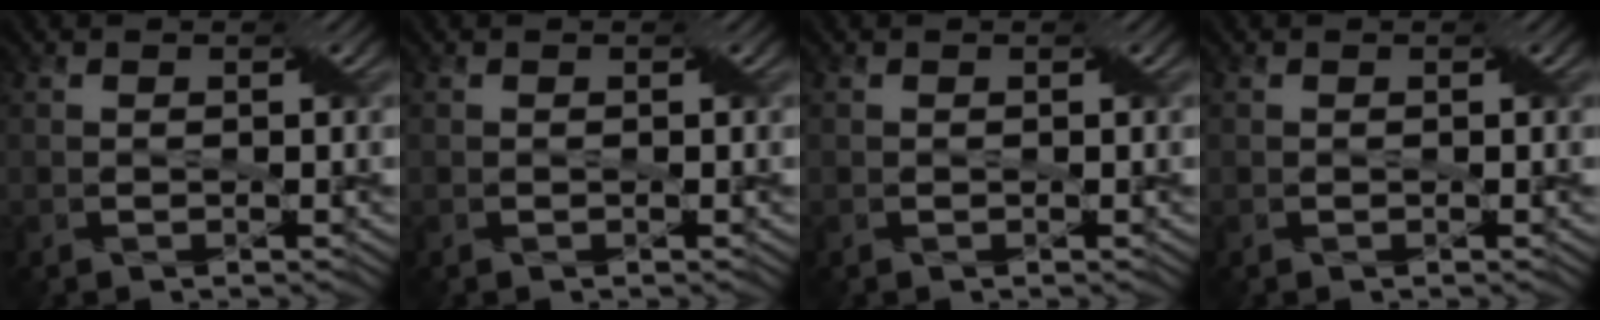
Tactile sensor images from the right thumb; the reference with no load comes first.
{"total": 0.0}
{"total": 0.0}
{"total": 0.0}